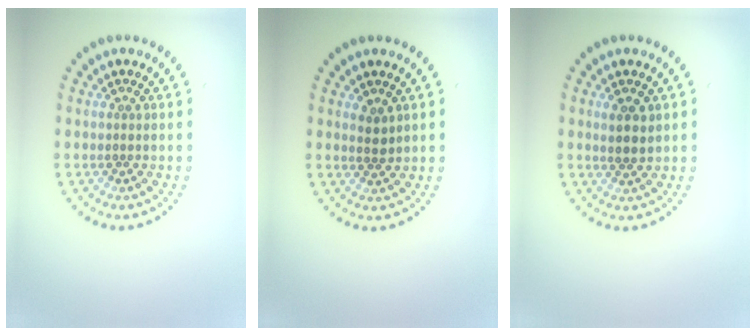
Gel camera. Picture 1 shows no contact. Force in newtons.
{"total": 1.2, "press": 1.1, "slide": 0.6}
{"total": 2.0, "press": 1.9, "slide": 0.8}